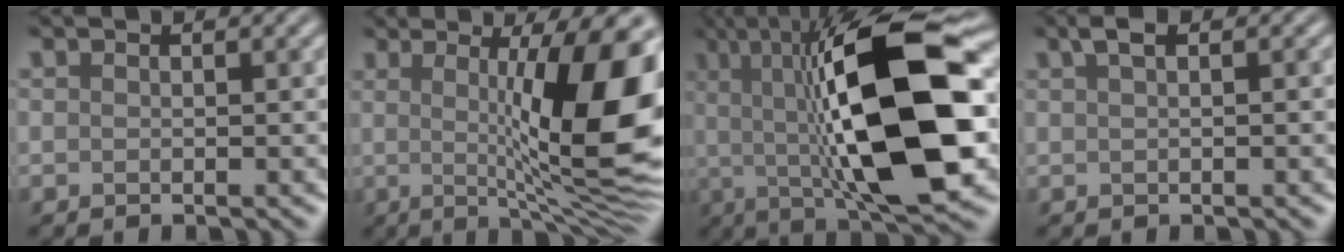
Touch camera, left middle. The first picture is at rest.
{"total": 13.8, "force": [1.1, 3.0, 13.4], "torque": [-0.162, 0.000, 0.018]}
{"total": 16.0, "force": [1.0, 5.5, 15.0], "torque": [-0.223, 0.013, 0.003]}
{"total": 1.7, "force": [0.8, 0.5, 1.4], "torque": [-0.023, 0.008, 0.013]}